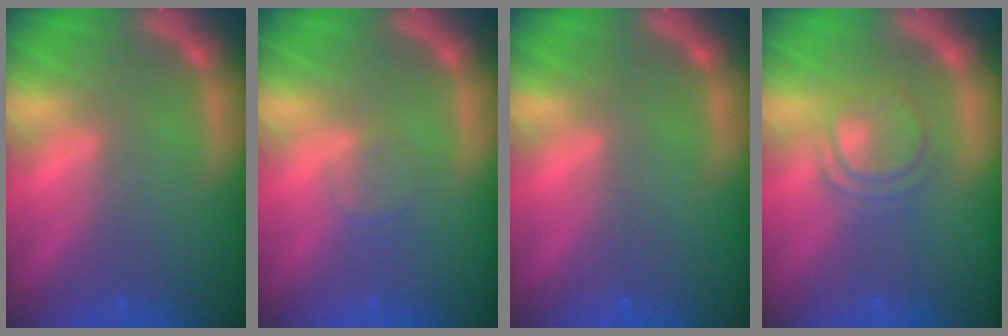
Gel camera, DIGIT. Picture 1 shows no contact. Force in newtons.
{"total": 1.4}
{"total": 0.0}
{"total": 4.0}